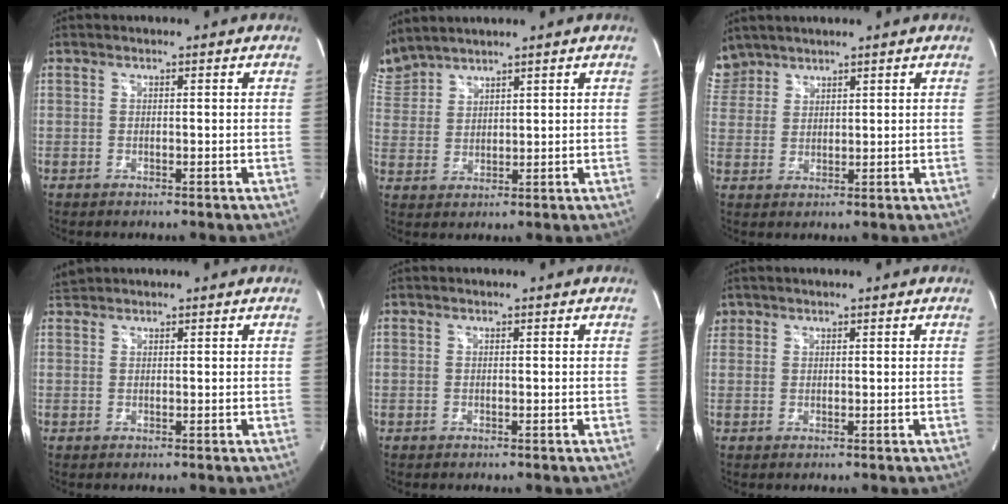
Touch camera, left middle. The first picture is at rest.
{"total": 6.2, "force": [6.1, 1.1, 0.9], "torque": [-0.037, 0.022, 0.130]}
{"total": 5.4, "force": [4.7, 2.7, 0.0], "torque": [-0.004, 0.013, 0.104]}
{"total": 1.5, "force": [1.5, 0.0, -0.2], "torque": [-0.008, 0.011, 0.035]}
{"total": 0.0}
{"total": 1.8, "force": [1.1, 1.4, 0.1], "torque": [0.002, 0.013, 0.021]}